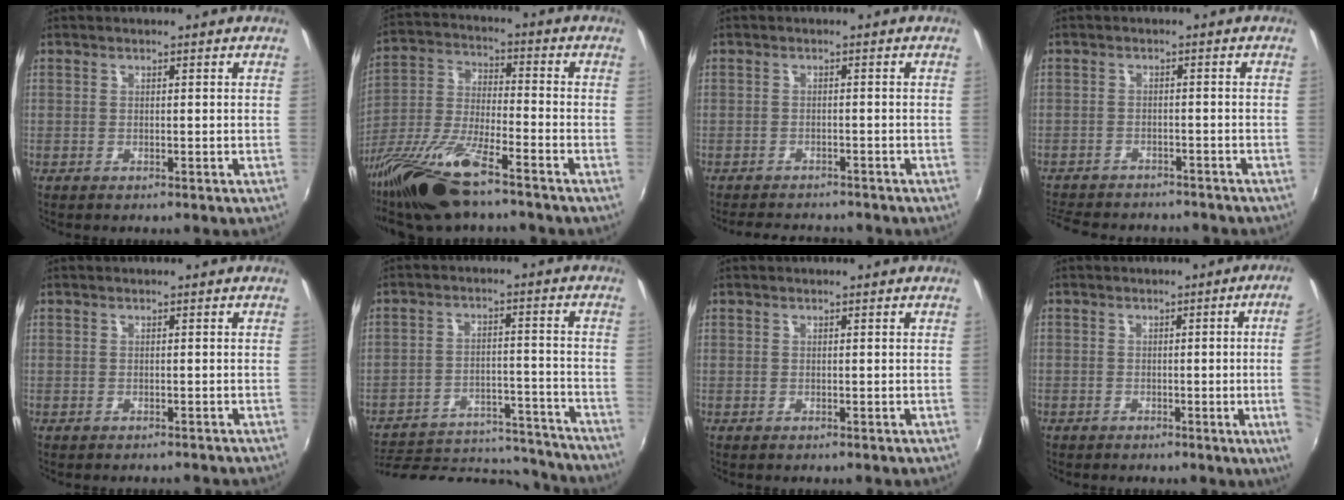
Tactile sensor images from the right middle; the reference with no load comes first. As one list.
[{"total": 16.0, "force": [-11.5, 3.4, 10.7], "torque": [-0.234, -0.029, -0.224]}, {"total": 6.1, "force": [-5.6, 1.8, 1.6], "torque": [-0.046, -0.004, -0.084]}, {"total": 12.9, "force": [-11.3, 4.3, 4.7], "torque": [-0.115, -0.015, -0.164]}, {"total": 1.9, "force": [-1.8, 0.6, 0.6], "torque": [-0.015, -0.011, -0.023]}, {"total": 21.8, "force": [-19.8, 6.5, 6.2], "torque": [-0.118, 0.019, -0.254]}, {"total": 0.0}, {"total": 9.3, "force": [-0.5, -0.6, 9.2], "torque": [-0.091, -0.005, -0.005]}]